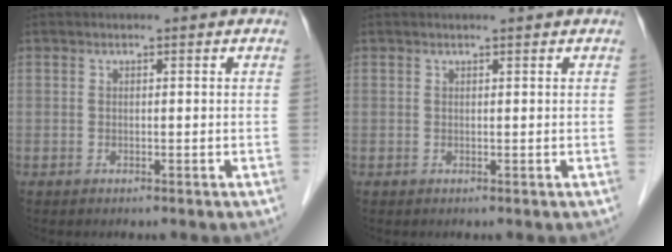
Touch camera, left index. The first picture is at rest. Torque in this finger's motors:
{"motor_torque": [0.32, -0.31, 0.07, 0.02]}